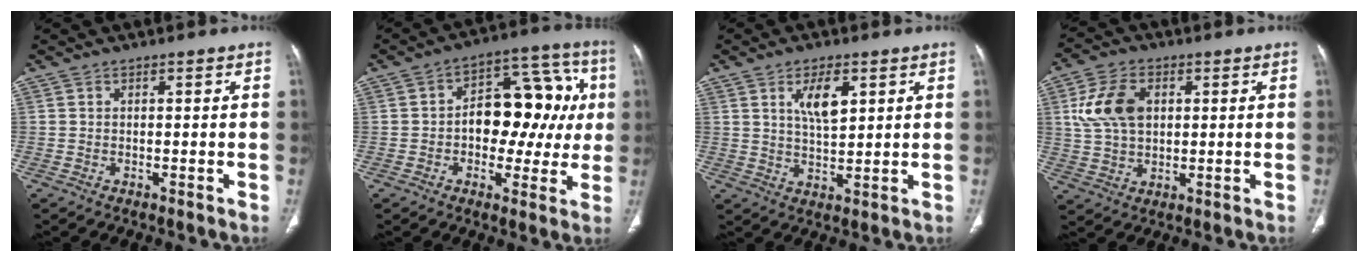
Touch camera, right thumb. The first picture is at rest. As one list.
[{"total": 16.7, "force": [0.7, 10.4, 13.1], "torque": [-0.120, 0.045, 0.008]}, {"total": 6.6, "force": [2.8, 2.8, 5.3], "torque": [-0.086, -0.020, 0.054]}, {"total": 10.1, "force": [2.3, 6.8, 7.1], "torque": [-0.130, -0.001, 0.045]}]